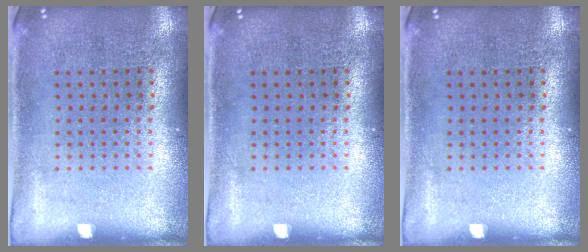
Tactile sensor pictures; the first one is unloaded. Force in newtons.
{"total": 0.0}
{"total": 0.0}